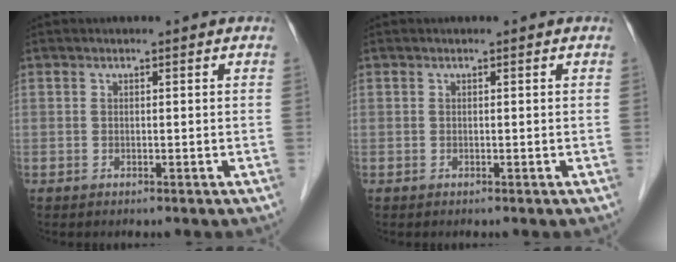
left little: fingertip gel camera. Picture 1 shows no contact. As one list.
[{"total": 0.0}]